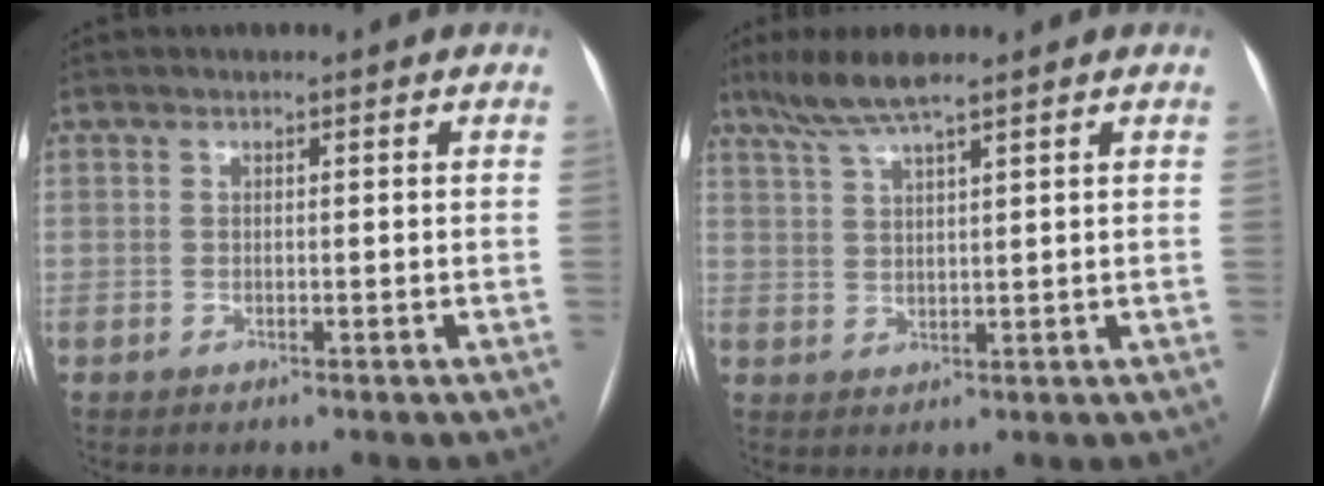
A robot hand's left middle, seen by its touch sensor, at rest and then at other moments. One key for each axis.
{"total": 6.0, "fx": 4.7, "fy": 0.0, "fz": 3.8, "tx": -0.083, "ty": 0.010, "tz": 0.092}